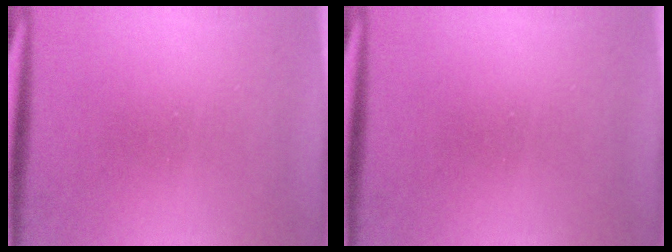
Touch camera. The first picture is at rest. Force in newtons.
{"total": 0.0}